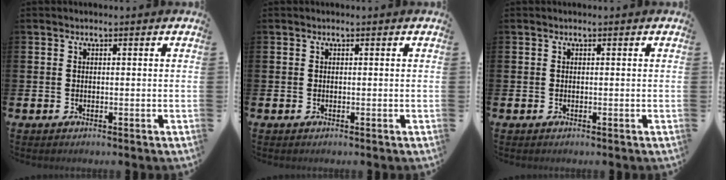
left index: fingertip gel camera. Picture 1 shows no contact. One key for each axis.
{"total": 0.0}
{"total": 0.0}